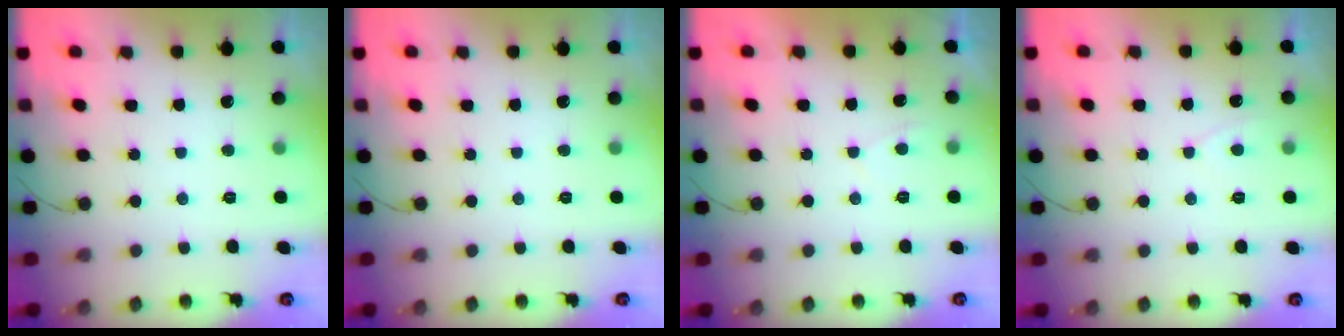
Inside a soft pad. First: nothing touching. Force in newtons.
{"total": 0.0}
{"total": 0.9, "press": 0.7, "slide": 0.5}
{"total": 2.4, "press": 2.4, "slide": 0.3}